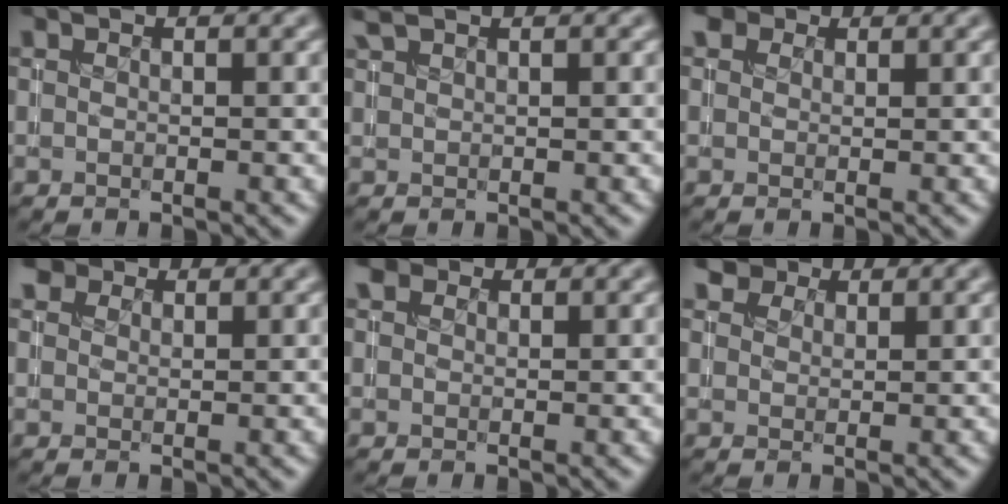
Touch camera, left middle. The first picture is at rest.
{"total": 1.2, "force": [1.1, 0.3, 0.5], "torque": [-0.015, 0.003, 0.025]}
{"total": 2.7, "force": [1.7, 1.7, 1.2], "torque": [-0.020, 0.007, 0.012]}
{"total": 3.2, "force": [2.2, 2.0, 1.4], "torque": [-0.029, 0.008, 0.021]}
{"total": 2.0, "force": [1.2, 1.4, 0.8], "torque": [-0.014, 0.002, 0.009]}
{"total": 4.4, "force": [3.2, 2.5, 1.7], "torque": [-0.042, 0.006, 0.047]}